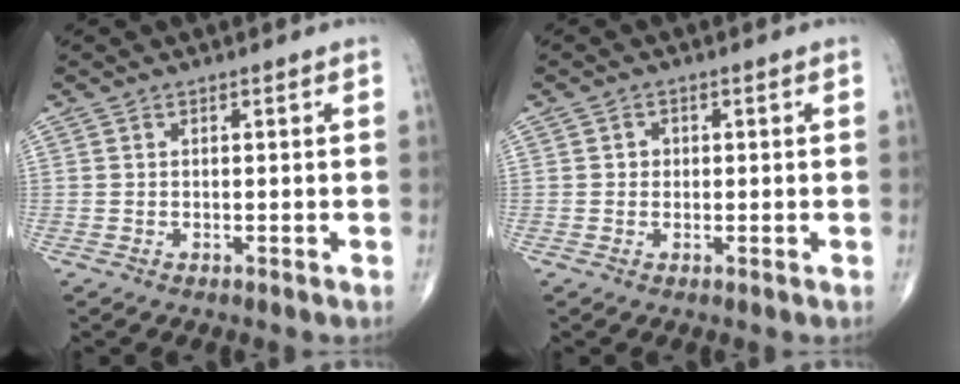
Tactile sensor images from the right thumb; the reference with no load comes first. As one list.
[{"total": 1.4, "force": [0.1, 1.3, 0.5], "torque": [-0.001, 0.003, -0.001]}]